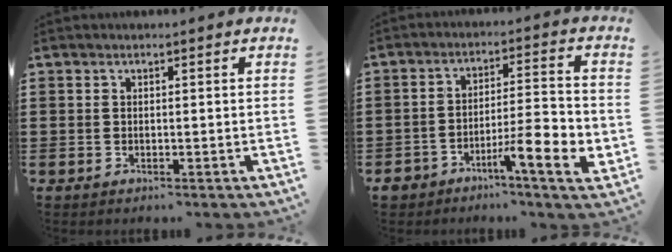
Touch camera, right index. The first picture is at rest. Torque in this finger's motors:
{"motor_torque": [0.72, -0.57, 0.54, 0.15]}